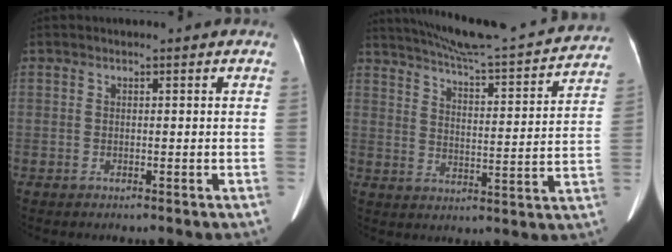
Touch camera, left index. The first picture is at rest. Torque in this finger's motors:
{"motor_torque": [0.79, -1.35, 0.01, 0.04]}